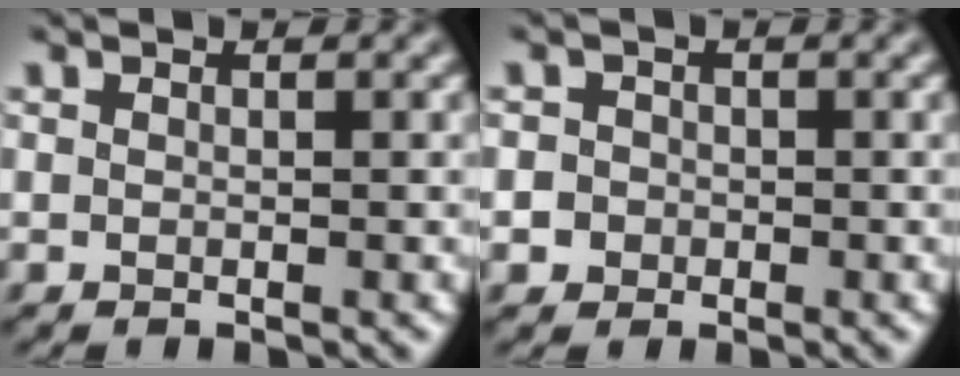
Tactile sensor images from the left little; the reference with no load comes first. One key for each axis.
{"total": 2.9, "fx": -0.5, "fy": 2.8, "fz": 0.6, "tx": 0.013, "ty": 0.023, "tz": -0.024}